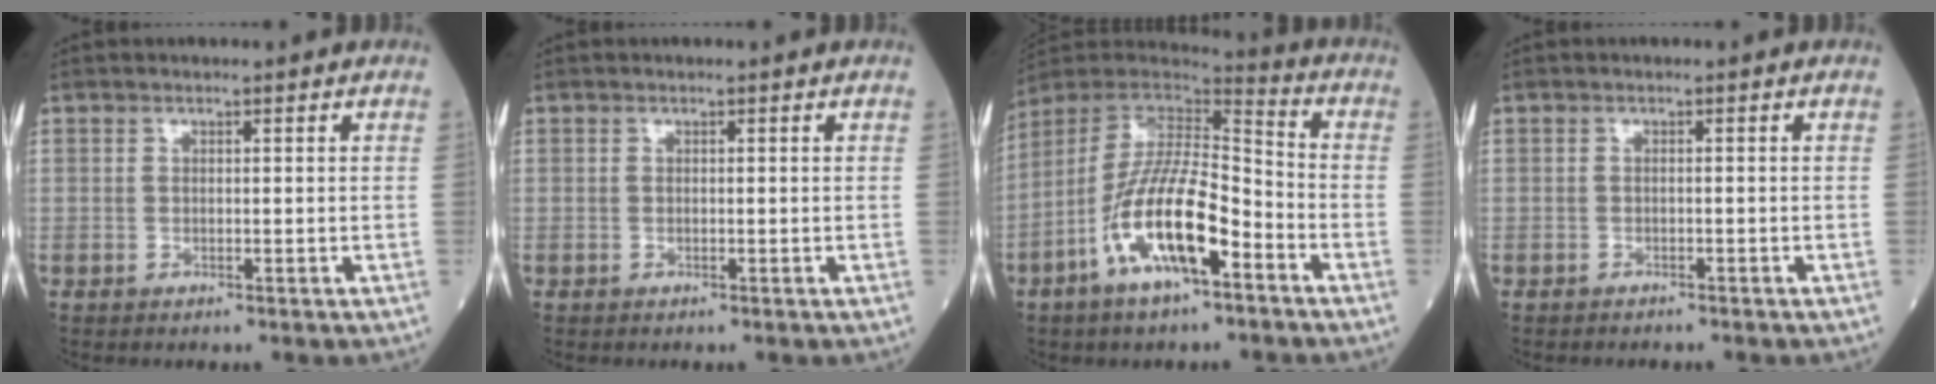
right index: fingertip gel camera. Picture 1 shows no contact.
{"total": 0.0}
{"total": 15.6, "force": [-6.8, 3.9, 13.5], "torque": [-0.263, 0.002, -0.122]}
{"total": 1.7, "force": [-1.6, 0.4, 0.5], "torque": [-0.012, -0.002, -0.018]}